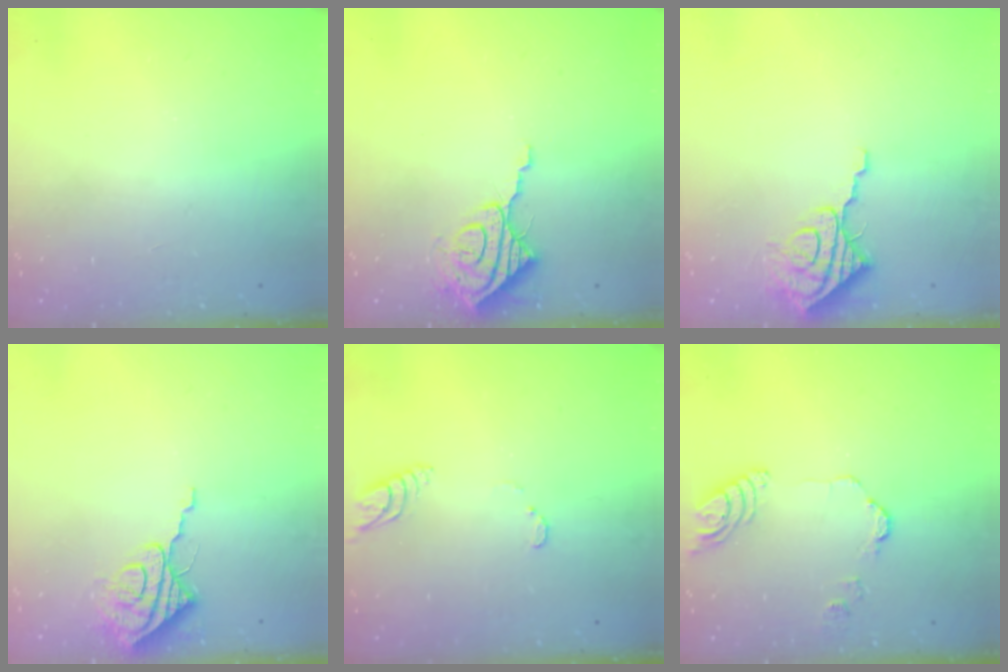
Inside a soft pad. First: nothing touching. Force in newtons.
{"total": 8.7, "press": 8.7, "slide": 0.5}
{"total": 9.4, "press": 9.4, "slide": 0.7}
{"total": 8.3, "press": 8.3, "slide": 0.3}
{"total": 3.9, "press": 3.9, "slide": 0.4}
{"total": 8.9, "press": 8.8, "slide": 1.0}